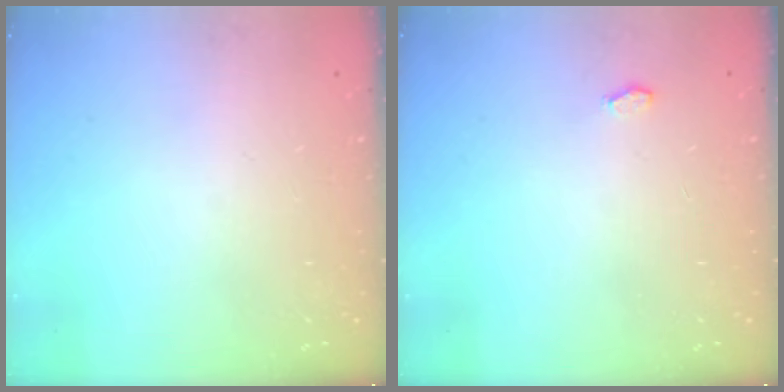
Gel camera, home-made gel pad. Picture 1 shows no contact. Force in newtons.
{"total": 3.5, "press": 3.4, "slide": 0.5}